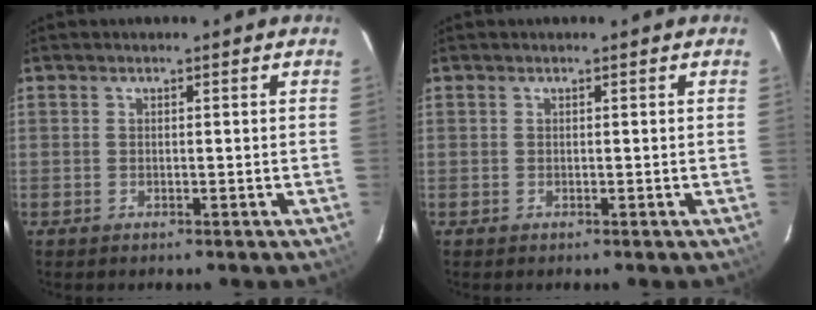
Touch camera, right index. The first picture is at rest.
{"total": 0.0}